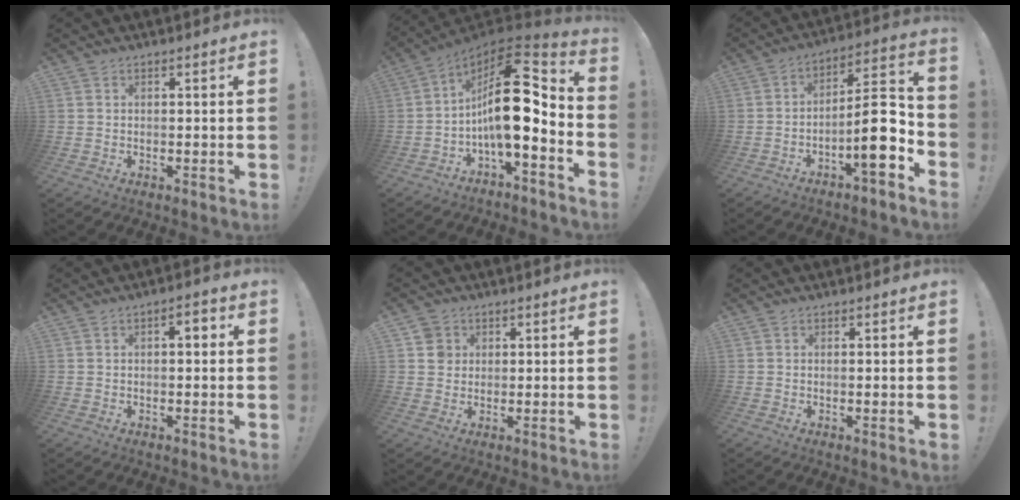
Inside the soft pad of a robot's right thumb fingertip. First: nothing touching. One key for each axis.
{"total": 19.1, "fx": 0.1, "fy": 7.5, "fz": 17.6, "tx": -0.303, "ty": 0.000, "tz": 0.003}
{"total": 13.5, "fx": -5.1, "fy": 3.6, "fz": 11.9, "tx": -0.173, "ty": 0.027, "tz": -0.086}
{"total": 2.7, "fx": -0.2, "fy": 1.3, "fz": 2.4, "tx": -0.032, "ty": 0.006, "tz": -0.010}
{"total": 4.1, "fx": 1.3, "fy": 3.8, "fz": 1.1, "tx": -0.014, "ty": 0.004, "tz": 0.024}
{"total": 0.7, "fx": 0.0, "fy": -0.2, "fz": 0.7, "tx": -0.011, "ty": 0.000, "tz": -0.002}